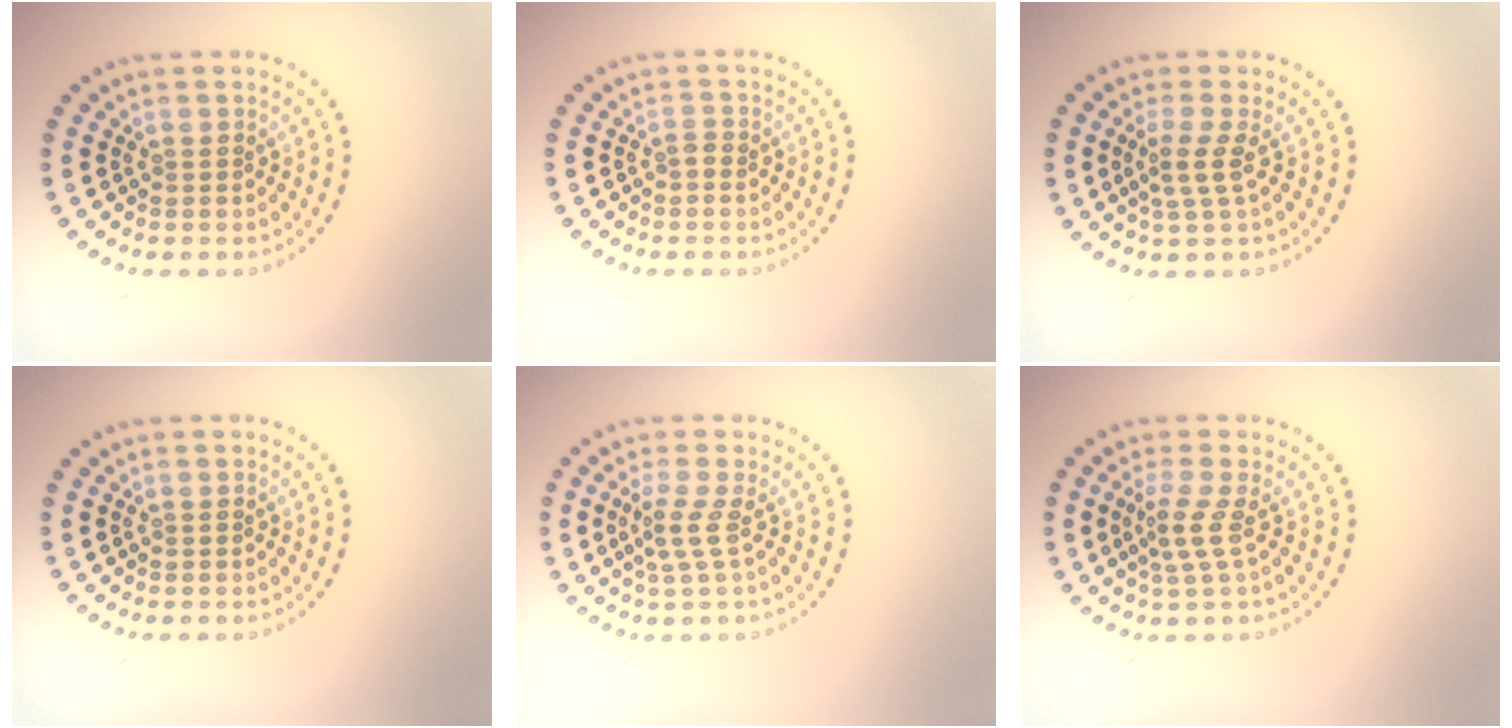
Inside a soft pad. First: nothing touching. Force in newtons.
{"total": 0.7, "press": 0.4, "slide": 0.5}
{"total": 2.1, "press": 1.7, "slide": 1.2}
{"total": 0.0}
{"total": 2.0, "press": 1.3, "slide": 1.5}
{"total": 2.2, "press": 1.5, "slide": 1.6}